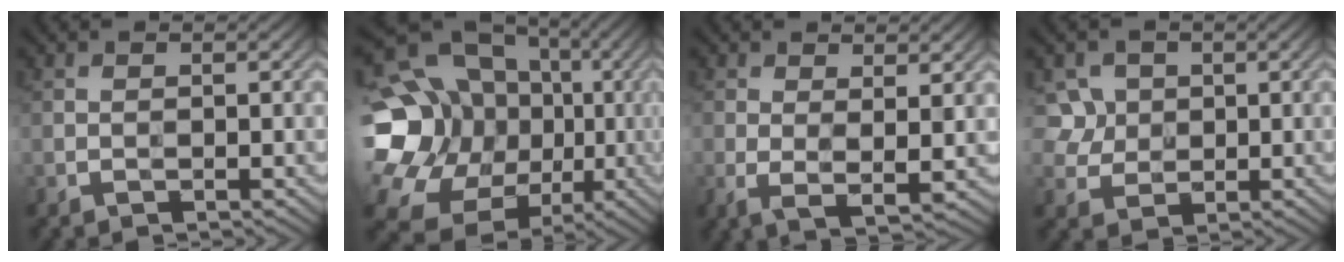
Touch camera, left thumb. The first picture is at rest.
{"total": 24.7, "force": [-2.3, 22.4, 10.3], "torque": [-0.253, 0.006, -0.051]}
{"total": 4.5, "force": [1.0, 1.6, 4.1], "torque": [-0.089, -0.014, 0.018]}
{"total": 4.7, "force": [1.5, 4.1, 1.7], "torque": [-0.062, -0.012, 0.038]}